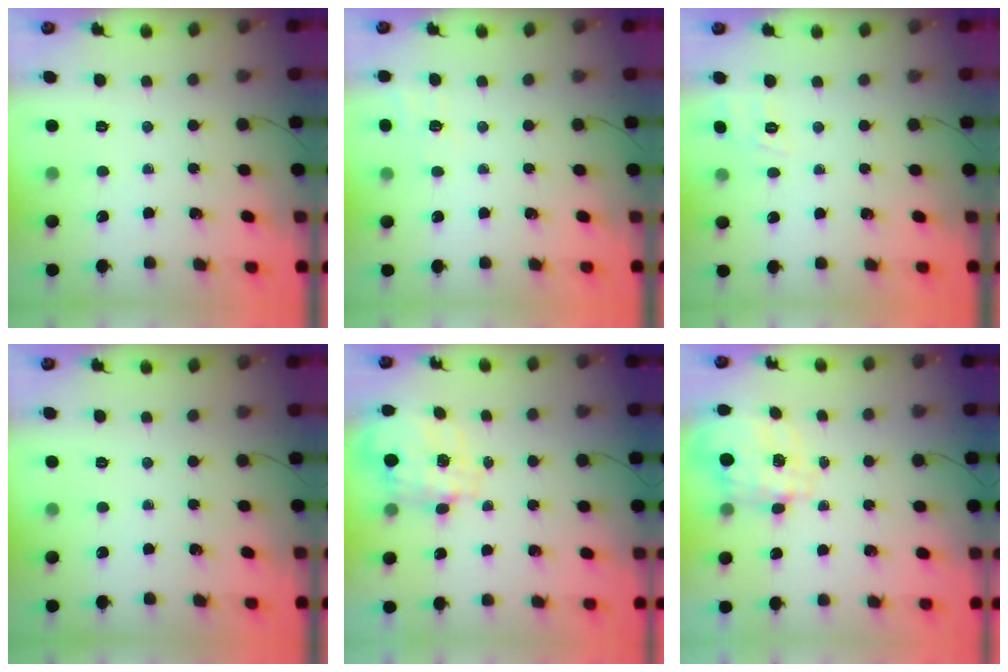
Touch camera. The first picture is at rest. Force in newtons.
{"total": 8.1, "press": 7.9, "slide": 1.8}
{"total": 3.4, "press": 2.9, "slide": 1.7}
{"total": 0.0}
{"total": 9.4, "press": 9.4, "slide": 0.8}
{"total": 3.4, "press": 3.2, "slide": 1.1}